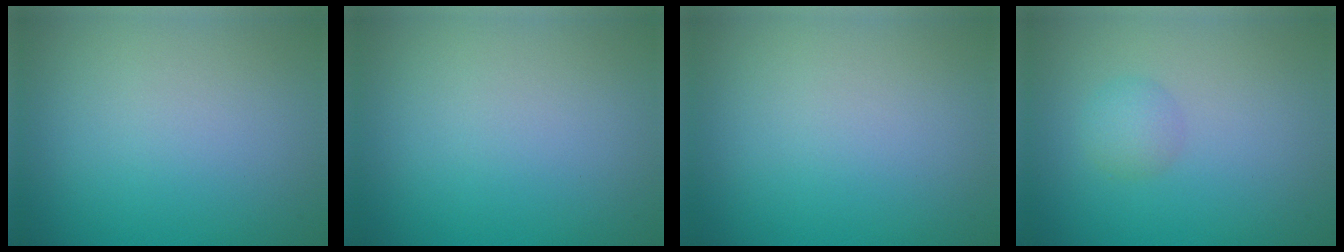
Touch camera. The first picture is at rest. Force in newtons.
{"total": 0.0}
{"total": 0.0}
{"total": 1.6, "press": 1.6, "slide": 0.1}